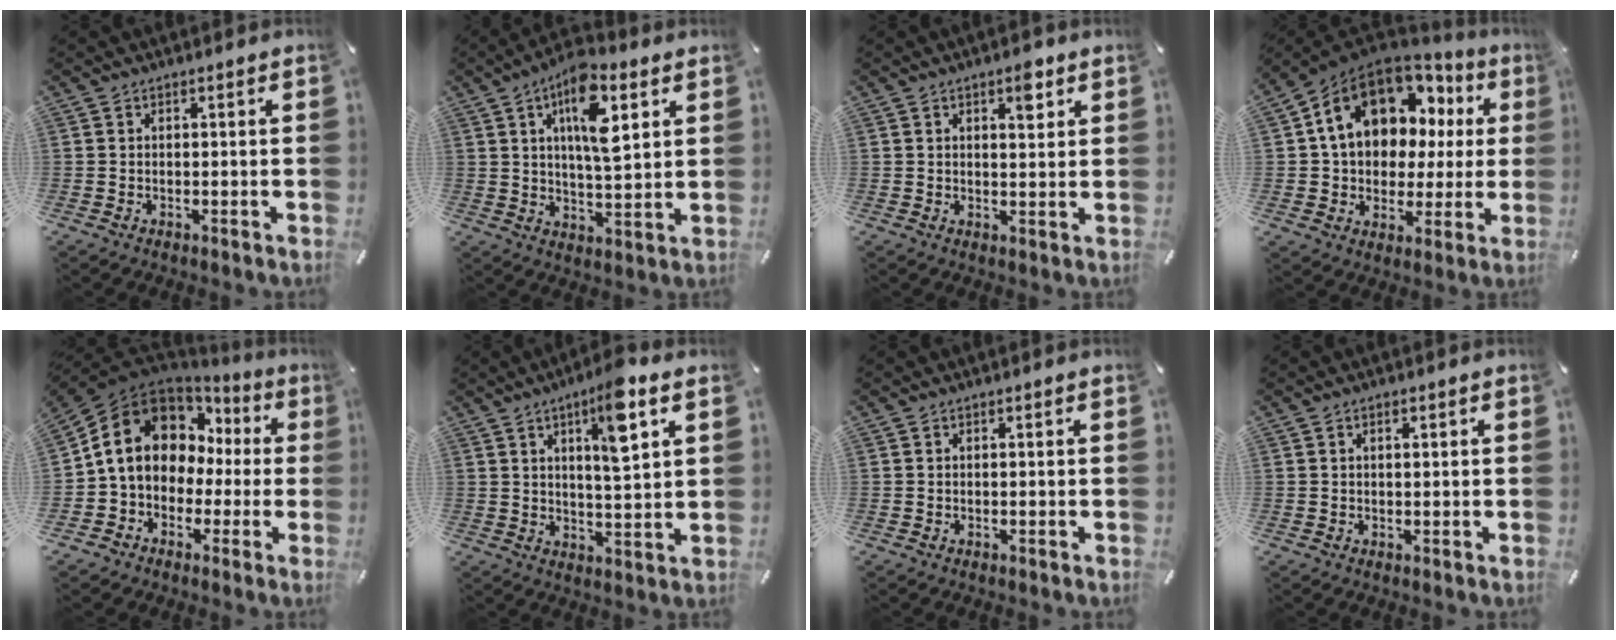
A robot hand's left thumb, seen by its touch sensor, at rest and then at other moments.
{"total": 12.5, "force": [5.7, 4.8, 10.0], "torque": [-0.163, -0.014, 0.095]}
{"total": 4.9, "force": [2.6, 2.2, 3.5], "torque": [-0.035, -0.011, 0.036]}
{"total": 17.3, "force": [6.7, 12.6, 9.7], "torque": [-0.178, -0.031, 0.123]}
{"total": 14.1, "force": [2.8, 11.6, 7.6], "torque": [-0.156, -0.003, 0.054]}
{"total": 10.6, "force": [5.3, 2.4, 8.8], "torque": [-0.132, -0.024, 0.081]}
{"total": 0.0}
{"total": 1.2, "force": [0.4, 0.5, 1.1], "torque": [-0.021, 0.003, 0.006]}